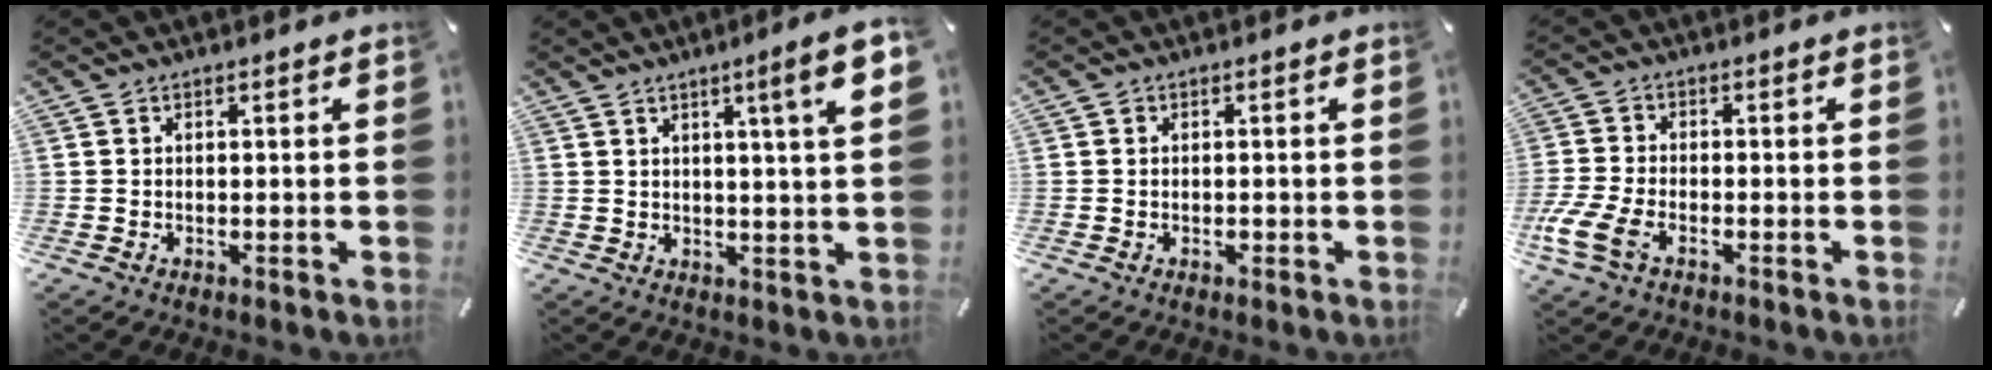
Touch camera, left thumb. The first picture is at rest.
{"total": 8.6, "force": [3.5, 0.4, 7.8], "torque": [-0.120, -0.009, 0.049]}
{"total": 0.7, "force": [-0.2, 0.7, 0.2], "torque": [-0.001, 0.005, -0.006]}
{"total": 7.6, "force": [-3.5, 3.9, 5.4], "torque": [-0.135, -0.004, -0.067]}